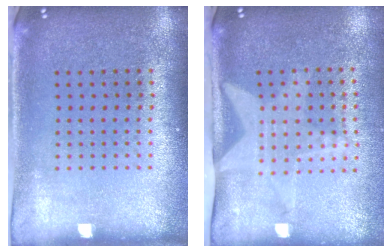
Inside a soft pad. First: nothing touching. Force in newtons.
{"total": 2.1, "press": 1.5, "slide": 1.4}